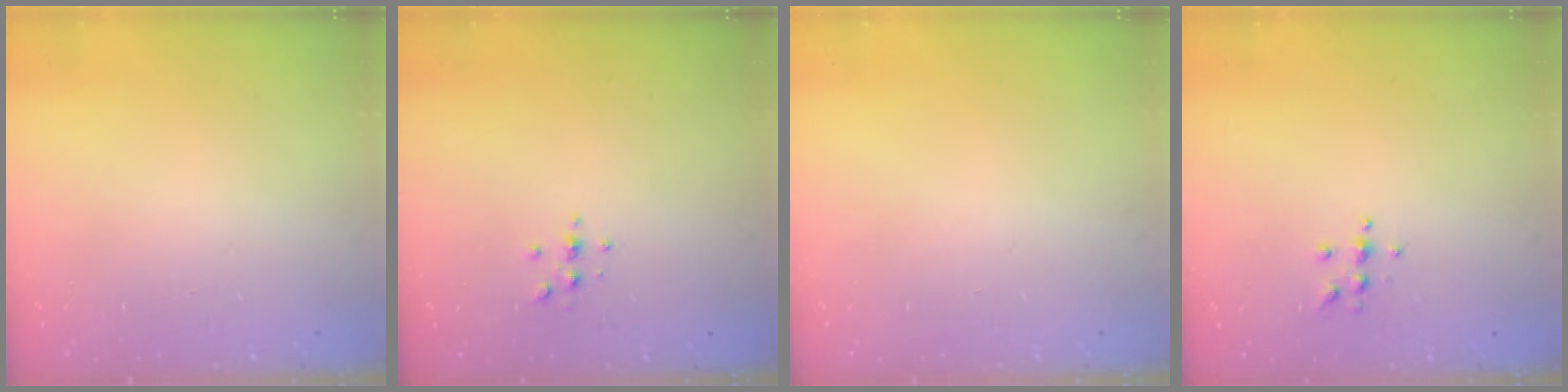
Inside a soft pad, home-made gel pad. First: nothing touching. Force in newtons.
{"total": 2.2, "press": 2.1, "slide": 0.2}
{"total": 0.0}
{"total": 5.0, "press": 4.9, "slide": 0.5}